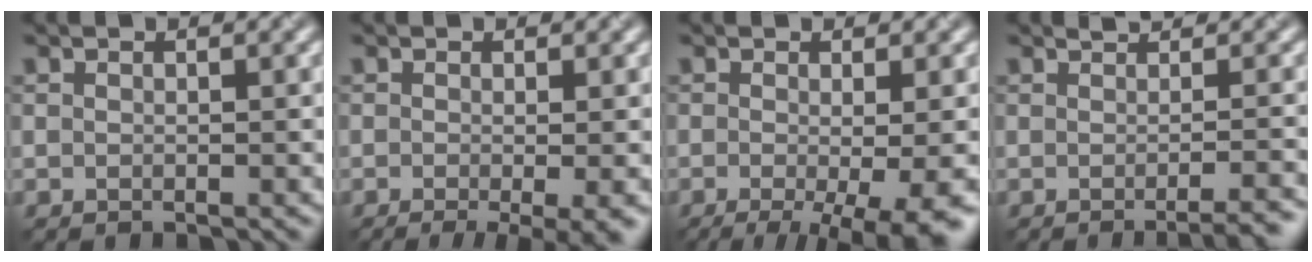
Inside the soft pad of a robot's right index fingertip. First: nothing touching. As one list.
[{"total": 4.8, "force": [-1.7, 1.2, 4.3], "torque": [-0.055, -0.015, -0.018]}, {"total": 8.3, "force": [-2.7, 2.3, 7.4], "torque": [-0.085, -0.015, -0.032]}, {"total": 3.8, "force": [-0.9, 1.3, 3.4], "torque": [-0.012, 0.006, -0.010]}]